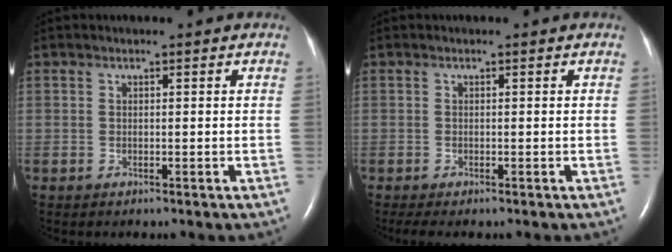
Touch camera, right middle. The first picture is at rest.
{"total": 1.9, "force": [-1.5, 0.2, 1.2], "torque": [-0.023, -0.008, -0.022]}